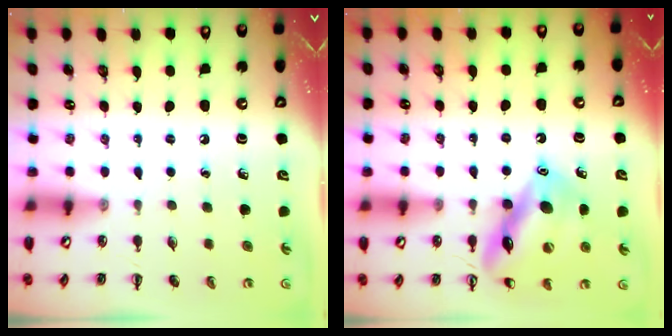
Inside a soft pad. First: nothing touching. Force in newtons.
{"total": 14.8, "press": 14.7, "slide": 1.8}